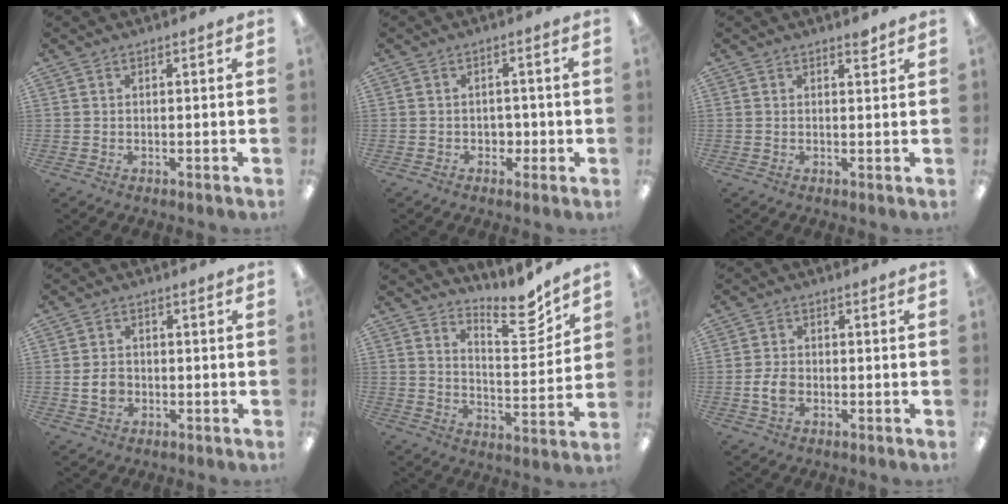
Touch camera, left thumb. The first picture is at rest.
{"total": 3.1, "force": [-0.6, 2.3, 2.0], "torque": [-0.035, 0.007, -0.012]}
{"total": 2.0, "force": [1.5, 0.3, 1.4], "torque": [-0.013, -0.007, 0.023]}
{"total": 4.5, "force": [-0.9, 3.2, 3.0], "torque": [-0.066, 0.004, -0.019]}
{"total": 11.1, "force": [9.0, 2.8, 5.8], "torque": [-0.072, -0.068, 0.152]}
{"total": 4.4, "force": [-1.1, 2.8, 3.1], "torque": [-0.067, 0.005, -0.023]}